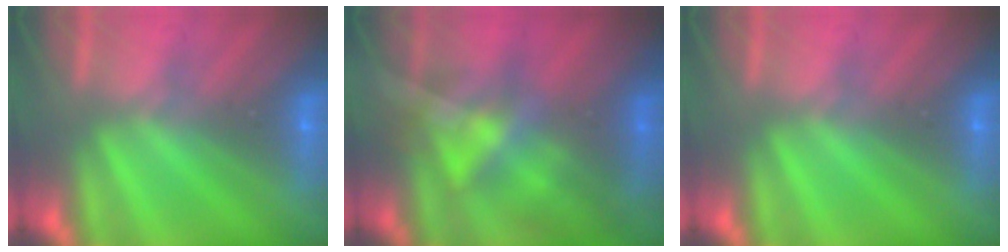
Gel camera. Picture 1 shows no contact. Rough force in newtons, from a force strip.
{"total": 4.6}
{"total": 0.0}